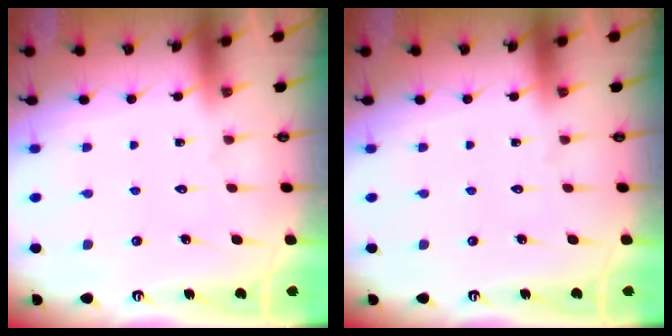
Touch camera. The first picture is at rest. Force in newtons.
{"total": 0.0}